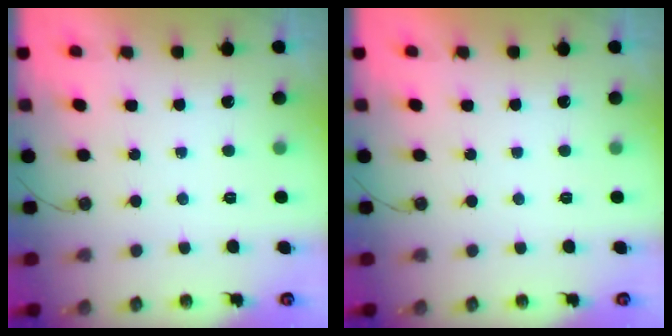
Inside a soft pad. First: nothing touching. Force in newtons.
{"total": 0.0}